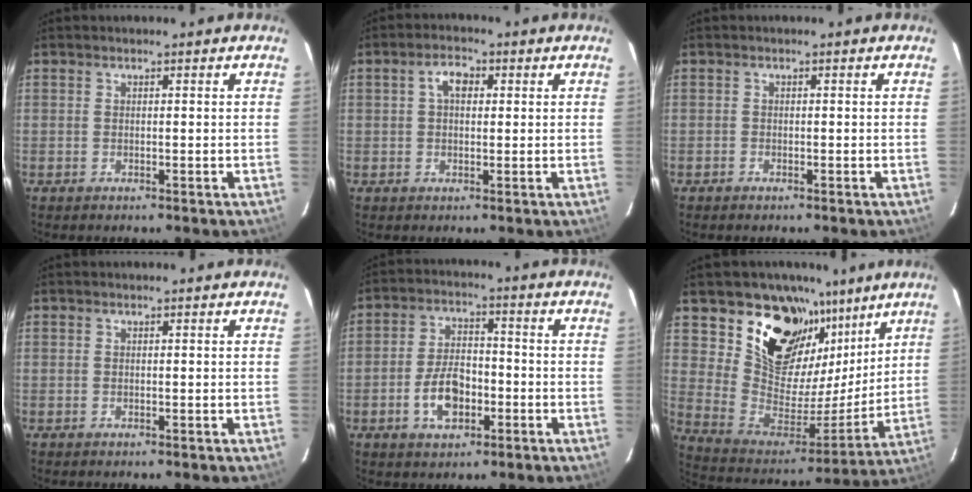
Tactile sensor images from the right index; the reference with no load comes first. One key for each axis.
{"total": 3.7, "fx": 0.9, "fy": 2.3, "fz": 2.8, "tx": -0.049, "ty": 0.014, "tz": 0.016}
{"total": 0.6, "fx": -0.5, "fy": 0.3, "fz": 0.0, "tx": -0.003, "ty": 0.001, "tz": -0.012}
{"total": 0.0}
{"total": 8.4, "fx": -3.1, "fy": 4.8, "fz": 6.2, "tx": -0.123, "ty": 0.014, "tz": -0.047}
{"total": 21.3, "fx": 13.8, "fy": 13.7, "fz": 8.6, "tx": -0.171, "ty": -0.013, "tz": 0.261}